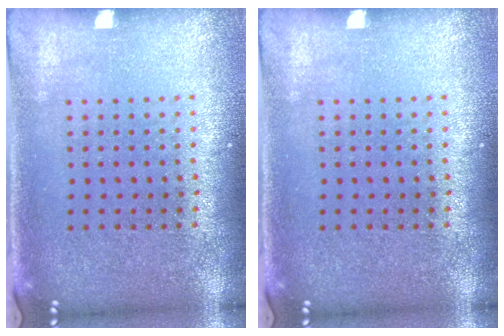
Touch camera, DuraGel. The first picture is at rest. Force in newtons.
{"total": 0.0}